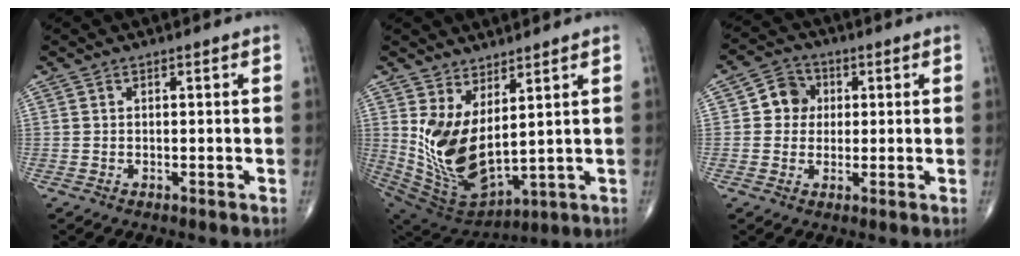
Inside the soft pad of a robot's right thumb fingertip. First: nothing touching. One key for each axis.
{"total": 14.3, "fx": 3.5, "fy": 7.0, "fz": 12.0, "tx": -0.231, "ty": -0.047, "tz": 0.096}
{"total": 5.8, "fx": 0.8, "fy": 5.3, "fz": 2.1, "tx": -0.005, "ty": 0.007, "tz": 0.003}